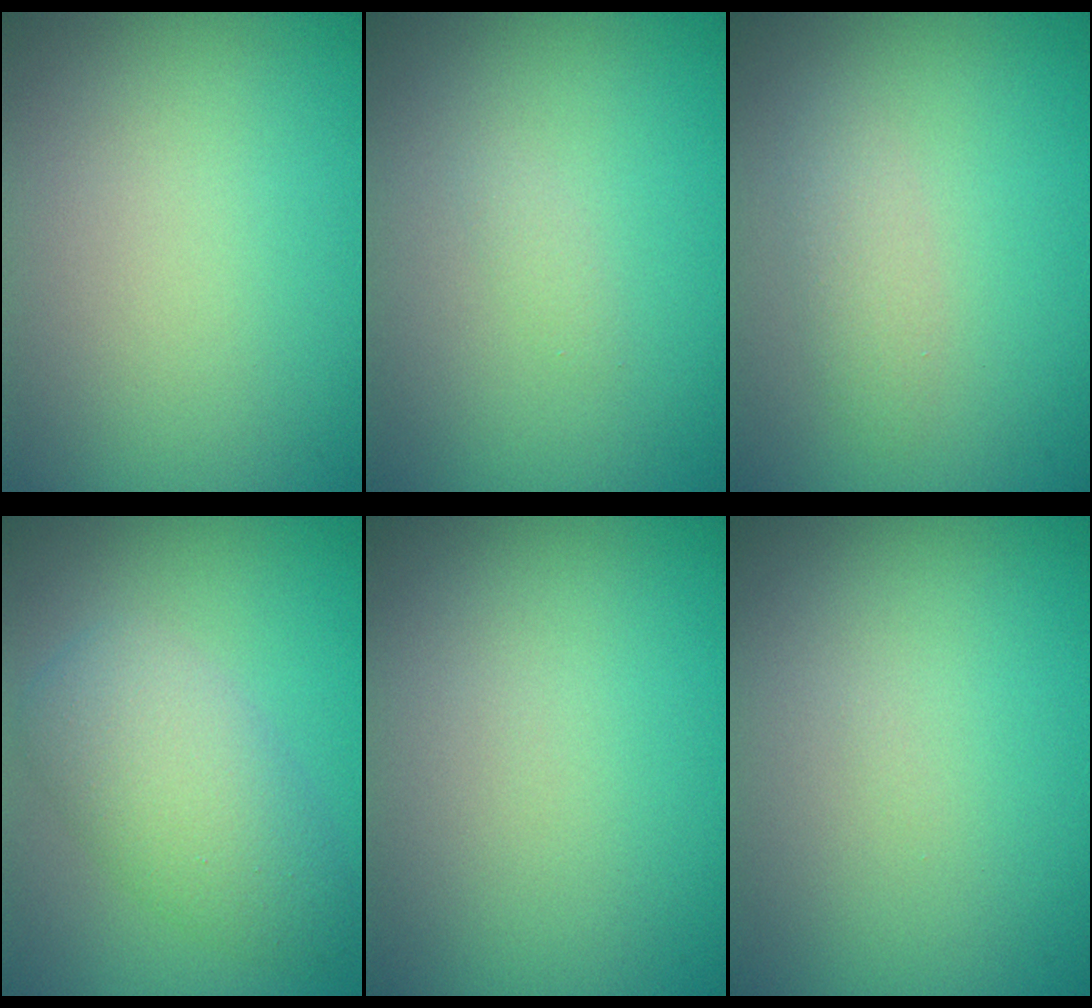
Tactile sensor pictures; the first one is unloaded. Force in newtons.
{"total": 0.5, "press": 0.5, "slide": 0.0}
{"total": 1.5, "press": 1.5, "slide": 0.1}
{"total": 5.1, "press": 5.1, "slide": 0.1}
{"total": 0.0}
{"total": 0.0}